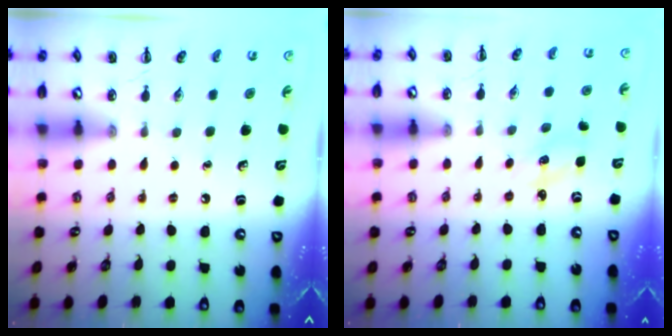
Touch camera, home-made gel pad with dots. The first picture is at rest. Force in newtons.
{"total": 2.1, "press": 2.0, "slide": 0.6}